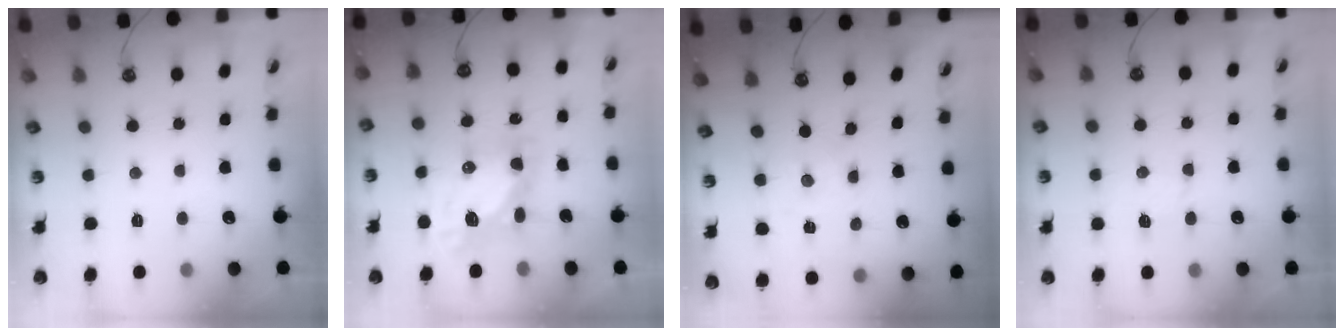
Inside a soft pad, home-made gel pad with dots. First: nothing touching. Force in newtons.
{"total": 8.3, "press": 8.2, "slide": 1.2}
{"total": 0.0}
{"total": 3.0, "press": 2.8, "slide": 1.1}